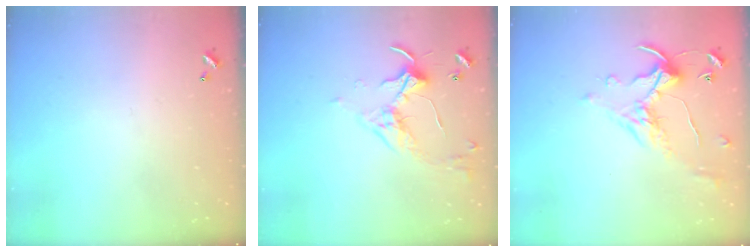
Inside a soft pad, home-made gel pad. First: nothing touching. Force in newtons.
{"total": 3.3, "press": 3.3, "slide": 0.6}
{"total": 1.1, "press": 0.6, "slide": 0.9}